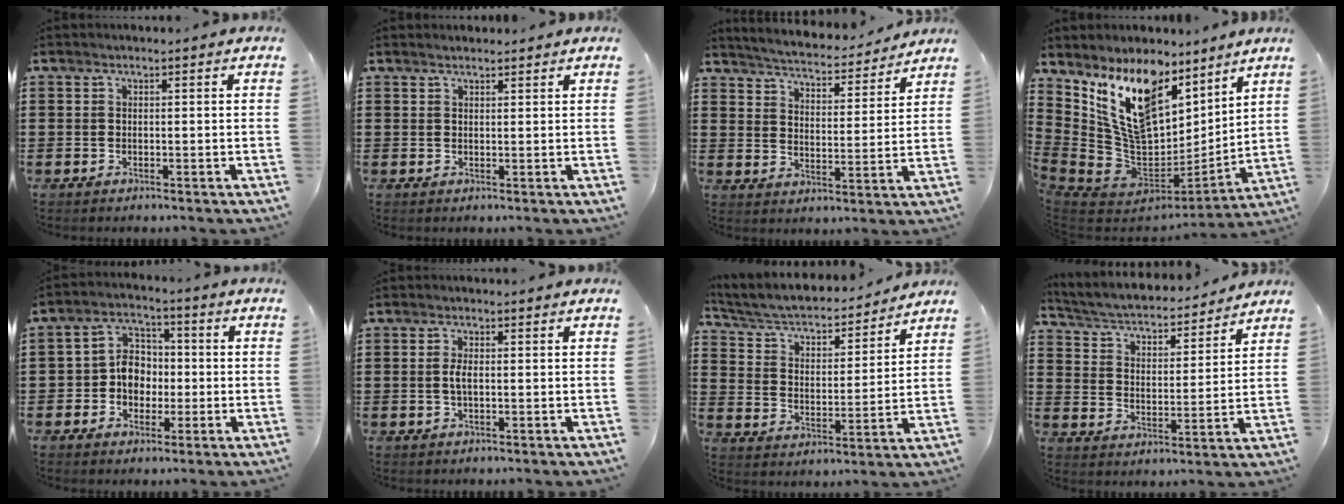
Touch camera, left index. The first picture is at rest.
{"total": 1.1, "force": [1.0, 0.2, 0.2], "torque": [-0.006, 0.000, 0.020]}
{"total": 4.2, "force": [4.2, -0.1, 0.7], "torque": [-0.038, -0.036, 0.066]}
{"total": 15.4, "force": [8.5, 8.5, 9.6], "torque": [-0.247, -0.060, 0.158]}
{"total": 6.5, "force": [-1.0, 5.5, 3.3], "torque": [-0.073, 0.019, -0.019]}
{"total": 2.1, "force": [-0.1, 0.7, 1.9], "torque": [-0.045, -0.002, -0.005]}
{"total": 4.6, "force": [4.0, 1.3, 2.0], "torque": [-0.058, -0.029, 0.060]}
{"total": 4.0, "force": [3.7, 0.6, 1.3], "torque": [-0.046, -0.031, 0.055]}